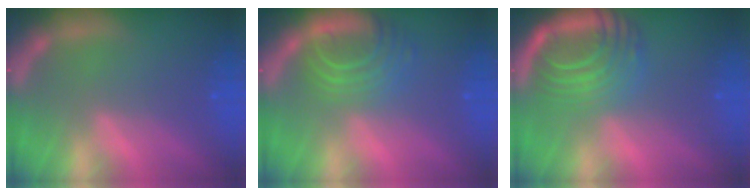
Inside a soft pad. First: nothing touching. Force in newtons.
{"total": 6.6}
{"total": 10.1}